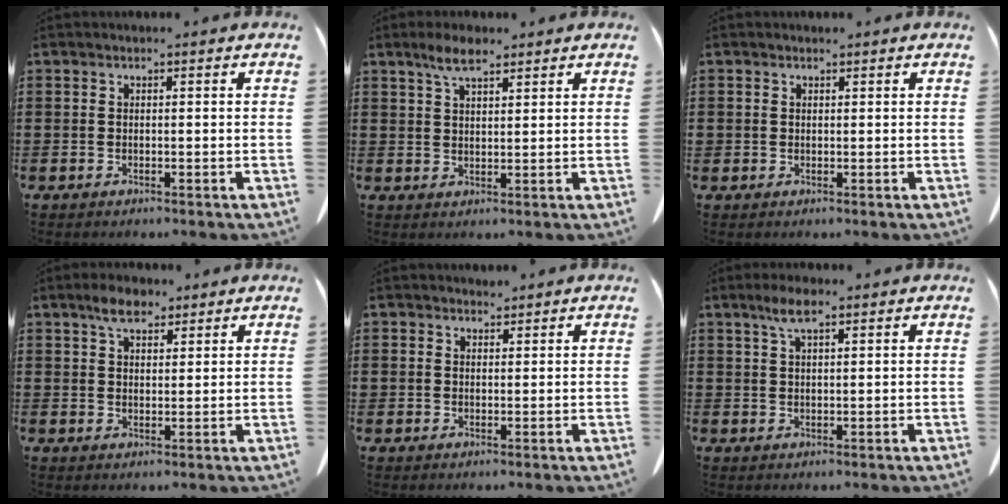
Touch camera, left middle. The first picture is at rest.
{"total": 4.6, "force": [3.1, 1.3, 3.2], "torque": [-0.069, 0.005, 0.056]}
{"total": 0.9, "force": [0.6, 0.6, 0.0], "torque": [-0.004, 0.000, 0.013]}
{"total": 4.4, "force": [3.3, 1.8, 2.3], "torque": [-0.045, 0.003, 0.060]}
{"total": 1.6, "force": [1.4, 0.7, 0.0], "torque": [-0.005, 0.003, 0.029]}
{"total": 4.1, "force": [2.3, 1.0, 3.3], "torque": [-0.069, 0.004, 0.040]}